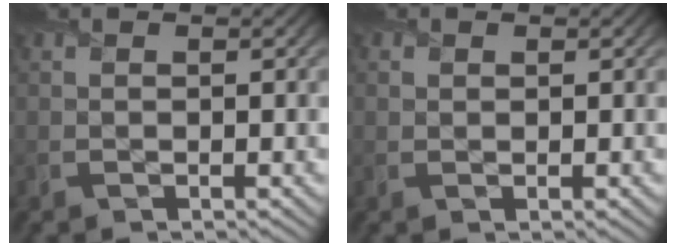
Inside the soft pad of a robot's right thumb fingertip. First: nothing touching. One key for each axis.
{"total": 0.6, "fx": 0.3, "fy": 0.4, "fz": 0.3, "tx": -0.006, "ty": -0.002, "tz": 0.006}